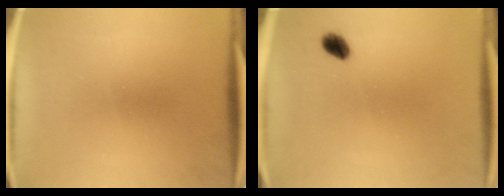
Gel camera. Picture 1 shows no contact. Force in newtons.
{"total": 2.8}